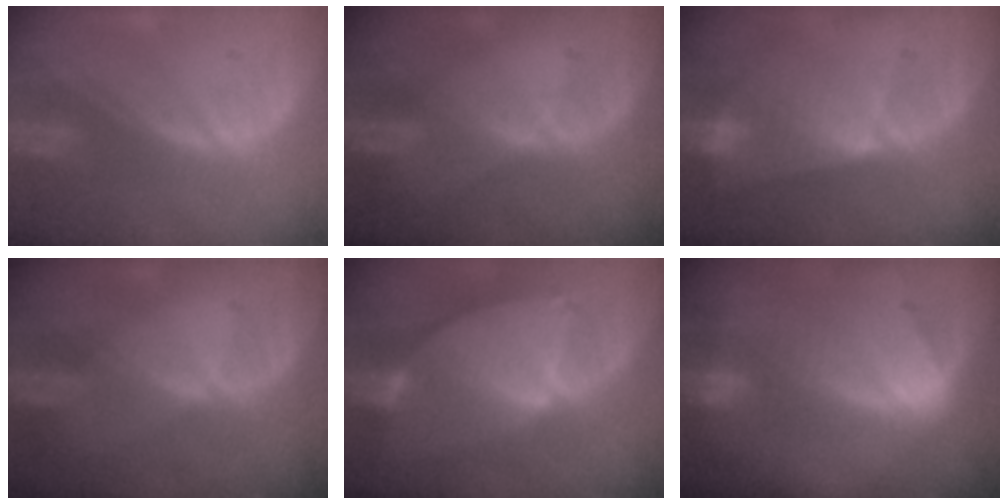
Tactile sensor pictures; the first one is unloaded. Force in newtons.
{"total": 1.8, "press": 1.2, "slide": 1.3}
{"total": 6.5, "press": 6.4, "slide": 1.1}
{"total": 0.7, "press": 0.5, "slide": 0.5}
{"total": 8.6, "press": 7.4, "slide": 4.3}
{"total": 9.4, "press": 8.2, "slide": 4.7}